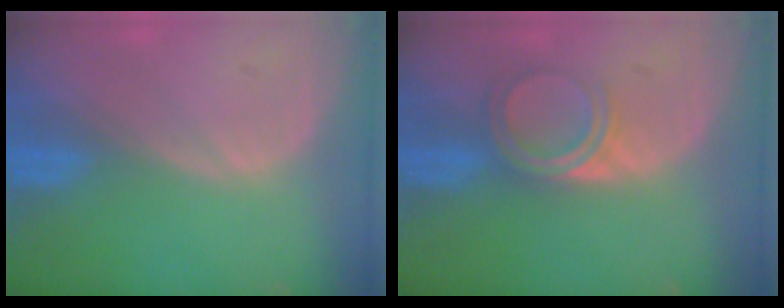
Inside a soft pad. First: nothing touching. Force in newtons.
{"total": 4.7, "press": 4.2, "slide": 2.2}